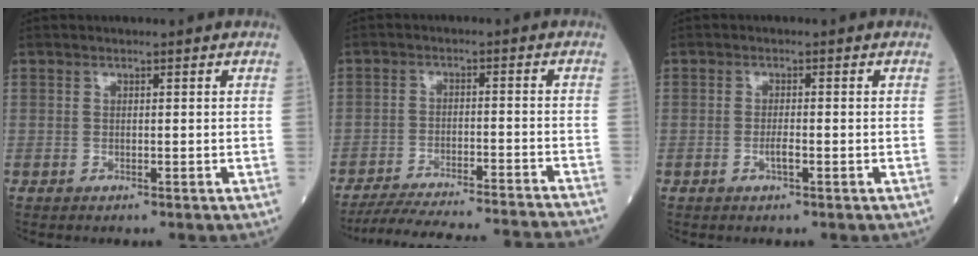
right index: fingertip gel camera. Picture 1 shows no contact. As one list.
[{"total": 22.6, "force": [-21.1, -0.2, 8.3], "torque": [-0.100, -0.041, -0.285]}, {"total": 1.8, "force": [-0.7, 0.2, 1.6], "torque": [-0.030, -0.001, -0.014]}]